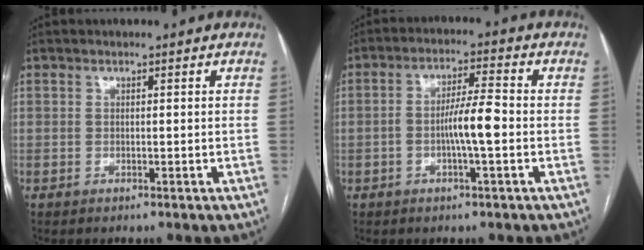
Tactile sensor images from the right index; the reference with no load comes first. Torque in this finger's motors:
{"motor_torque": [0.25, -0.11, 0.16, 0.07]}